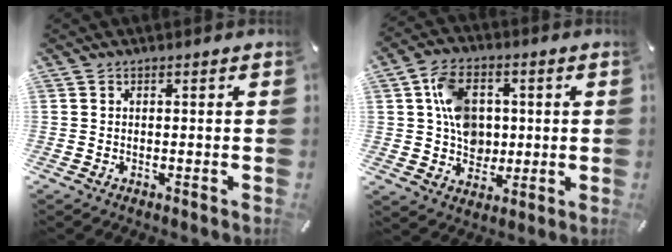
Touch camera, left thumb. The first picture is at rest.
{"total": 11.2, "force": [1.5, 9.1, 6.4], "torque": [-0.108, 0.015, 0.032]}